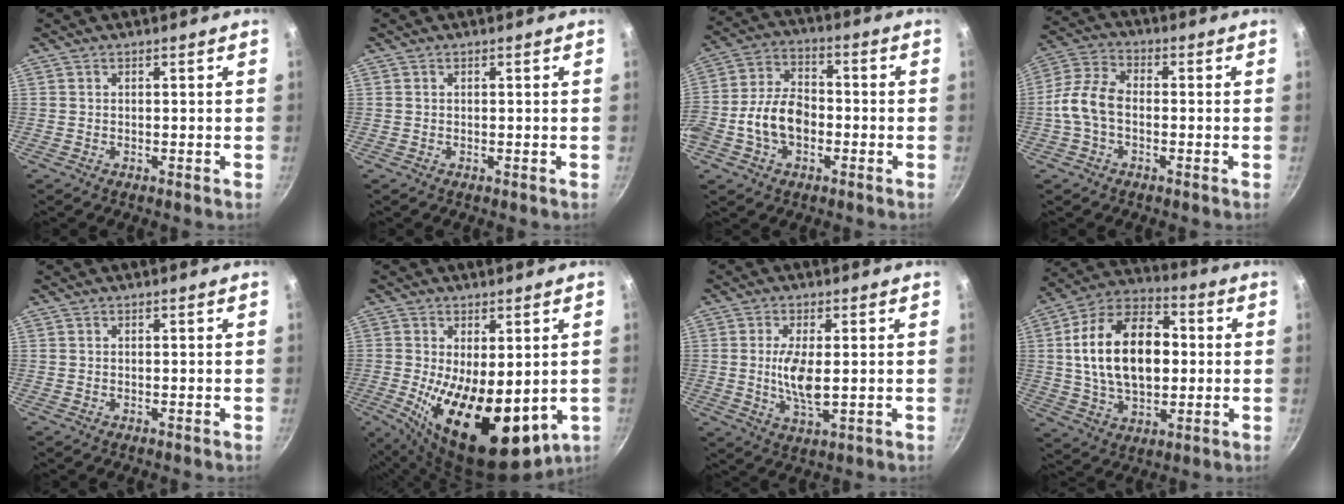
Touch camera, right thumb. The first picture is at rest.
{"total": 0.0}
{"total": 11.3, "force": [-2.7, 7.7, 7.8], "torque": [-0.125, 0.035, -0.061]}
{"total": 8.2, "force": [-1.5, 5.1, 6.2], "torque": [-0.124, 0.034, -0.043]}
{"total": 0.0}
{"total": 18.0, "force": [-2.3, 8.7, 15.6], "torque": [-0.225, -0.022, -0.018]}
{"total": 7.0, "force": [0.3, 2.6, 6.5], "torque": [-0.133, -0.009, 0.007]}
{"total": 20.4, "force": [1.6, 12.9, 15.7], "torque": [-0.243, 0.021, 0.019]}